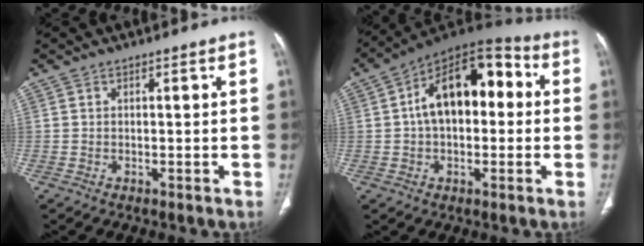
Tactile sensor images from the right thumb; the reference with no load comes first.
{"total": 17.4, "force": [2.0, 10.0, 14.0], "torque": [-0.192, 0.049, 0.023]}